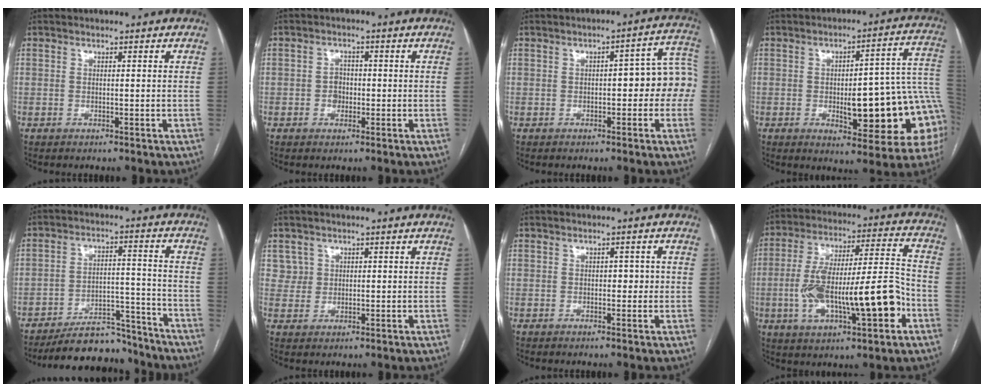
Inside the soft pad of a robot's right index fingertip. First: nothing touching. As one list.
[{"total": 2.4, "force": [-0.5, 2.0, 1.2], "torque": [-0.012, 0.007, -0.008]}, {"total": 8.8, "force": [-0.6, 3.0, 8.3], "torque": [-0.094, 0.044, -0.007]}, {"total": 19.0, "force": [-3.5, 5.2, 17.9], "torque": [-0.142, 0.033, -0.027]}, {"total": 12.0, "force": [-11.2, 3.5, 2.4], "torque": [-0.021, 0.033, -0.173]}, {"total": 2.8, "force": [1.2, 2.6, -0.2], "torque": [0.019, 0.005, 0.018]}, {"total": 1.9, "force": [-0.1, 1.2, 1.5], "torque": [-0.014, 0.010, -0.003]}, {"total": 19.6, "force": [-5.5, 4.4, 18.2], "torque": [-0.314, 0.024, -0.078]}]